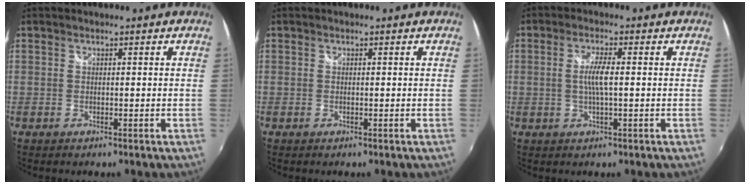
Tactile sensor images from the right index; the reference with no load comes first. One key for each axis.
{"total": 0.0}
{"total": 4.3, "fx": 0.0, "fy": 0.4, "fz": 4.3, "tx": -0.081, "ty": 0.000, "tz": 0.000}